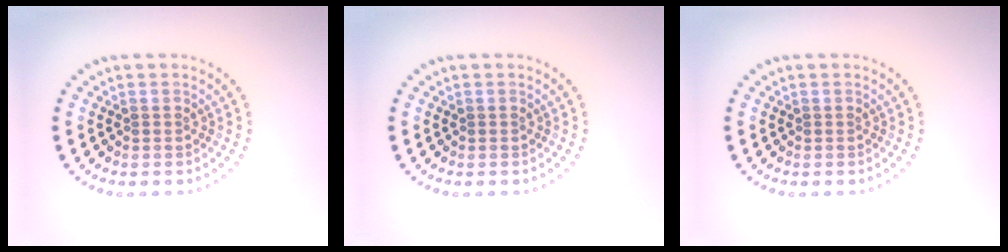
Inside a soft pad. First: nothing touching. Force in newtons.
{"total": 0.0}
{"total": 0.0}